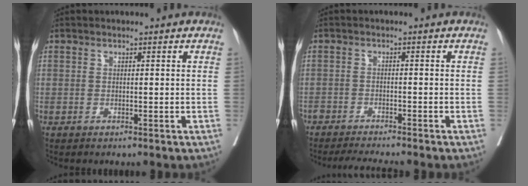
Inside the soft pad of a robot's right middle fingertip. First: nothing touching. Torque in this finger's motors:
{"motor_torque": [1.09, -1.05, 0.26, 0.15]}